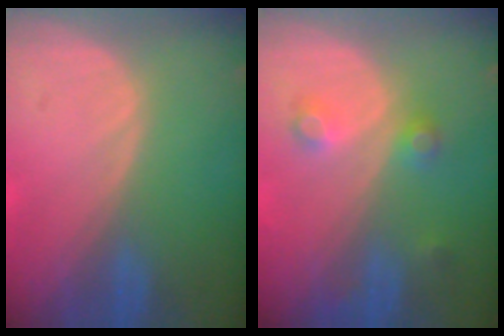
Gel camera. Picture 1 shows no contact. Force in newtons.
{"total": 3.7, "press": 3.4, "slide": 1.7}